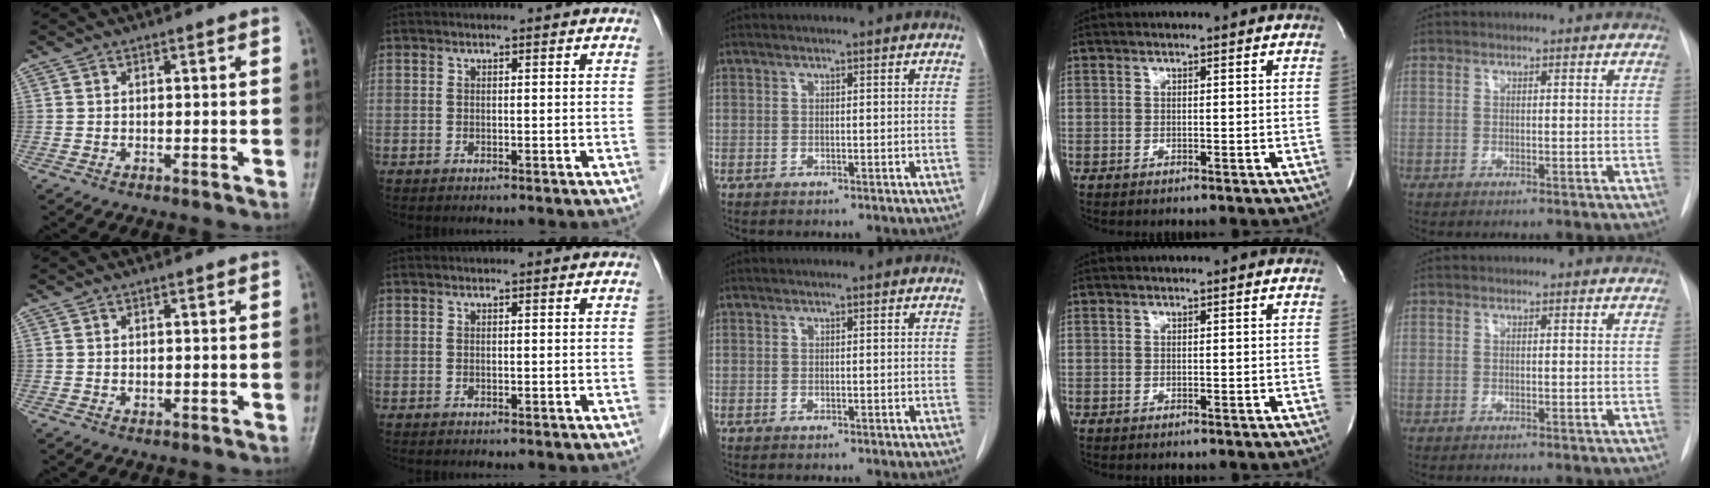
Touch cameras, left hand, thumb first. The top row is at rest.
{"thumb": {"total": 0.7, "force": [0.3, 0.3, 0.5], "torque": [-0.007, -0.003, 0.005]}}